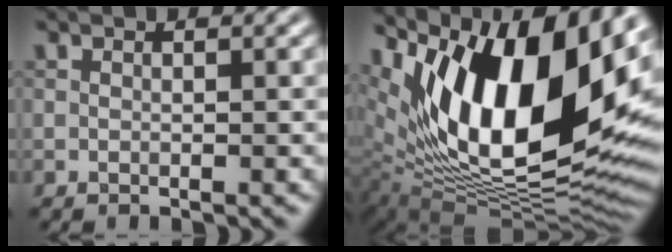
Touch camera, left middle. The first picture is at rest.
{"total": 16.7, "force": [5.6, 7.8, 13.7], "torque": [-0.206, -0.009, 0.089]}